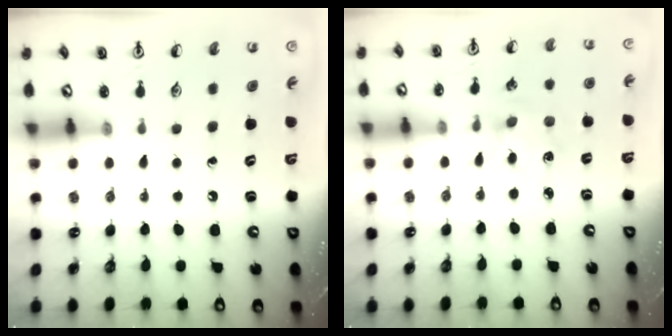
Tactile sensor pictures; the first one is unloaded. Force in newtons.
{"total": 2.6, "press": 2.6, "slide": 0.4}